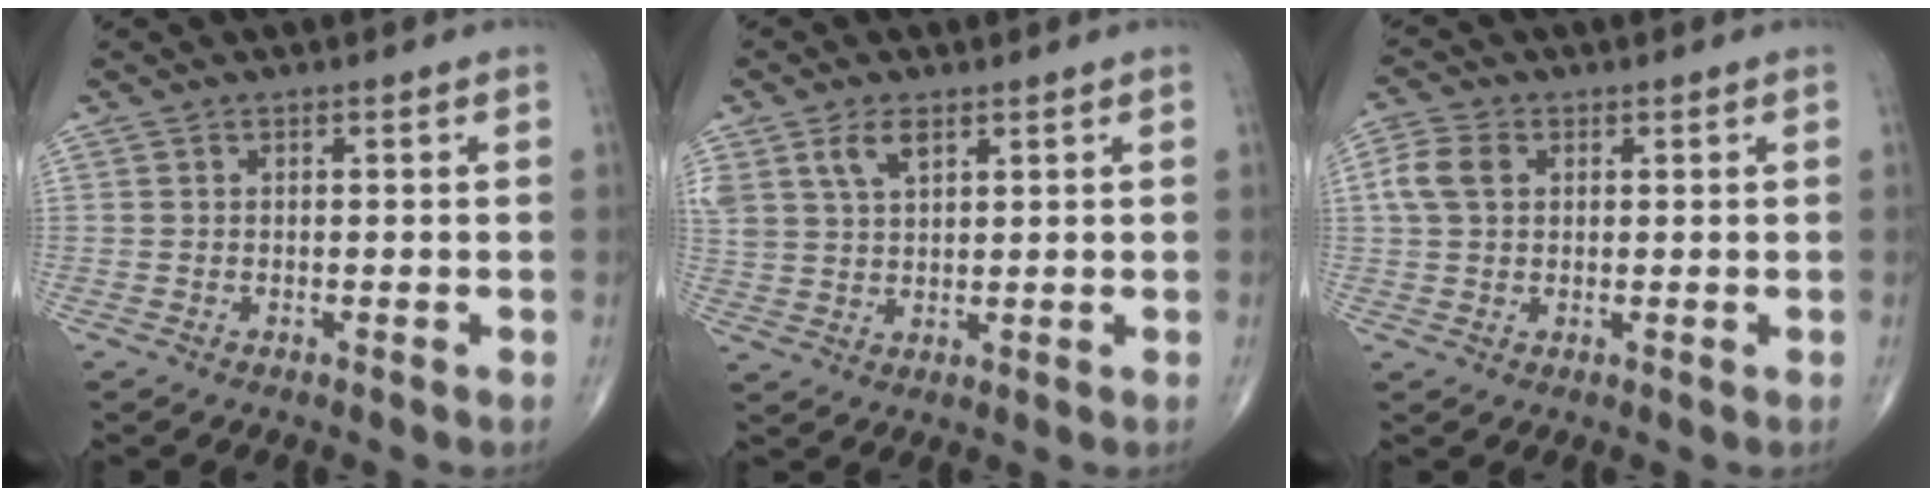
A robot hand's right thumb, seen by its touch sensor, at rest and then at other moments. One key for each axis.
{"total": 6.1, "fx": 3.3, "fy": 3.3, "fz": 4.0, "tx": -0.077, "ty": -0.007, "tz": 0.069}
{"total": 5.6, "fx": 1.3, "fy": 4.0, "fz": 3.7, "tx": -0.082, "ty": 0.011, "tz": 0.022}